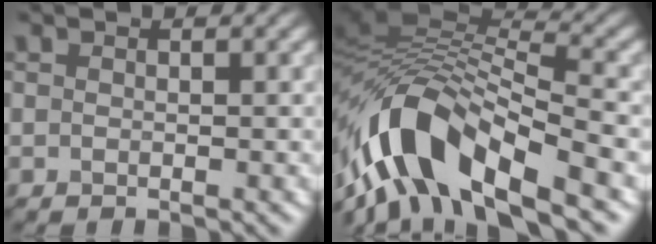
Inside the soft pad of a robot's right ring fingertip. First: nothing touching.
{"total": 12.1, "force": [-6.3, 5.3, 8.9], "torque": [-0.157, 0.018, -0.120]}